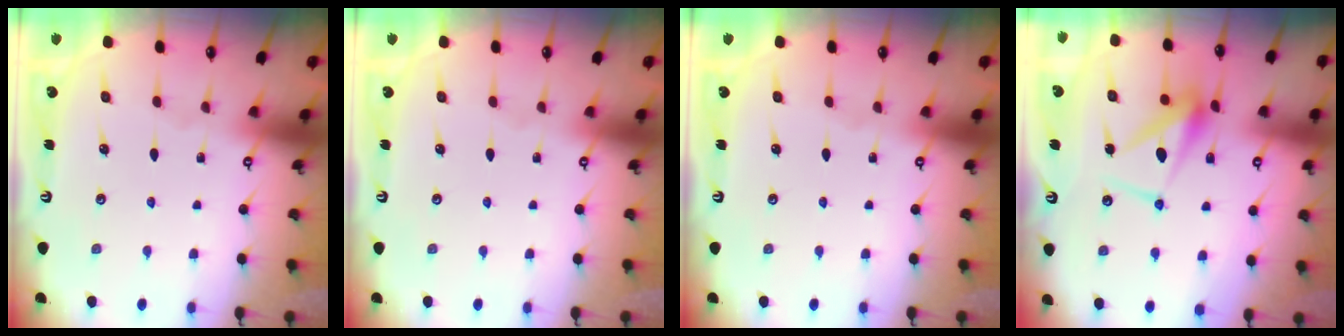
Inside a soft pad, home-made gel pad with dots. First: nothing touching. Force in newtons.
{"total": 0.0}
{"total": 0.0}
{"total": 11.0, "press": 10.9, "slide": 0.7}